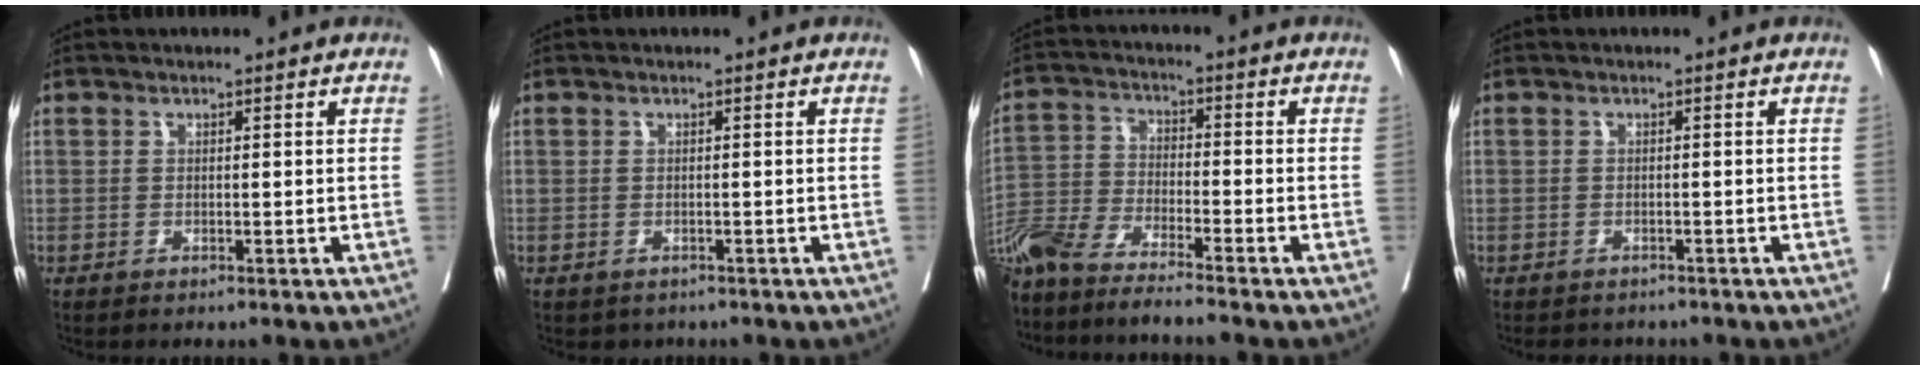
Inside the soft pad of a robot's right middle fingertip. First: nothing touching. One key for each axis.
{"total": 1.1, "fx": -0.8, "fy": 0.8, "fz": 0.2, "tx": -0.003, "ty": 0.000, "tz": -0.006}
{"total": 11.3, "fx": -10.0, "fy": -0.5, "fz": 5.2, "tx": -0.098, "ty": -0.028, "tz": -0.188}
{"total": 3.4, "fx": -3.0, "fy": 1.5, "fz": 0.7, "tx": -0.007, "ty": -0.002, "tz": -0.039}